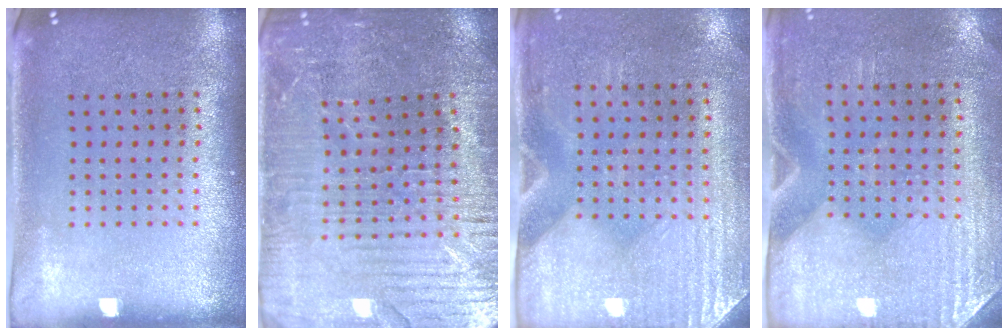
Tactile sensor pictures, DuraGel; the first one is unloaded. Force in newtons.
{"total": 3.3, "press": 3.3, "slide": 0.6}
{"total": 3.1, "press": 2.7, "slide": 1.6}
{"total": 2.9, "press": 2.5, "slide": 1.5}